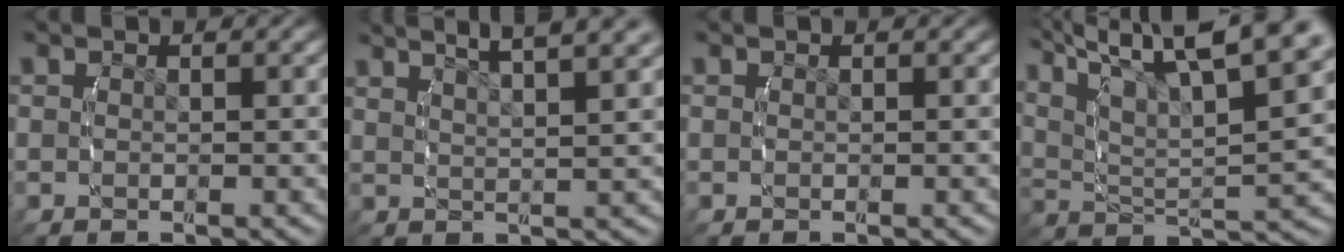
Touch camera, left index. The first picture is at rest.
{"total": 6.9, "force": [5.1, 2.1, 4.2], "torque": [-0.063, 0.015, 0.072]}
{"total": 0.0}
{"total": 12.1, "force": [5.9, 6.0, 8.7], "torque": [-0.142, 0.007, 0.082]}